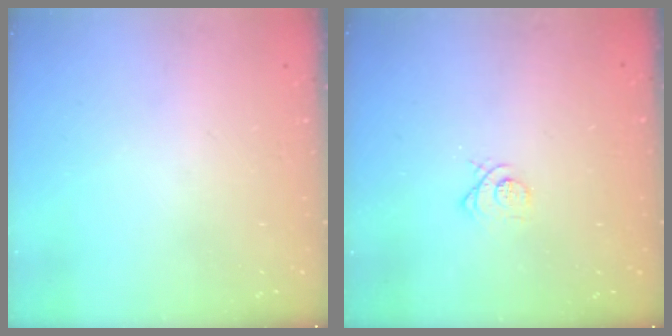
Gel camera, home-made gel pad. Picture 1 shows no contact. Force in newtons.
{"total": 3.7, "press": 3.7, "slide": 0.1}